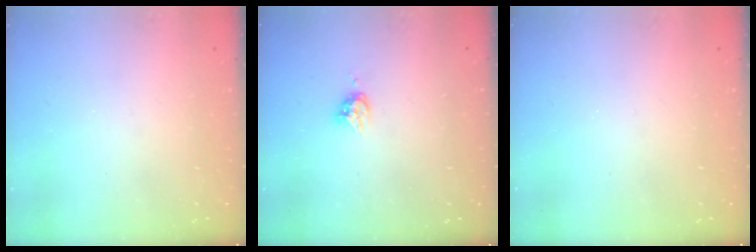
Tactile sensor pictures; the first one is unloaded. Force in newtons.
{"total": 4.6, "press": 4.6, "slide": 0.5}
{"total": 0.0}